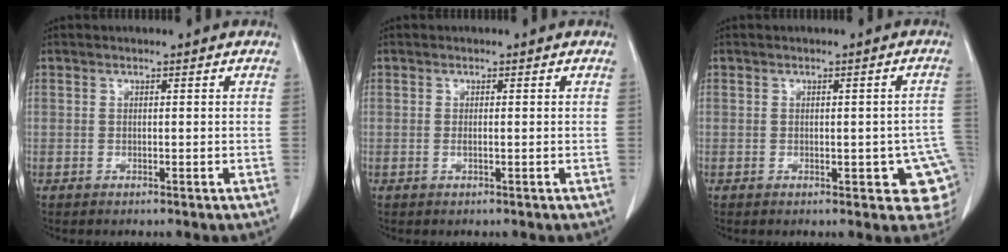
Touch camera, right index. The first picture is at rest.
{"total": 0.6, "force": [-0.2, 0.0, 0.6], "torque": [-0.013, -0.001, -0.003]}
{"total": 7.6, "force": [-1.9, 2.8, 6.8], "torque": [-0.071, 0.004, -0.019]}